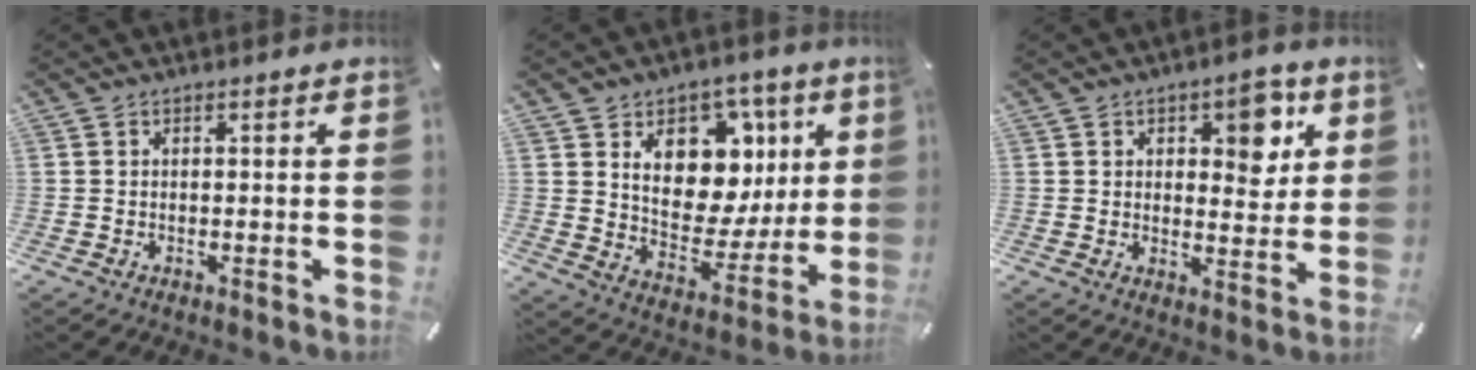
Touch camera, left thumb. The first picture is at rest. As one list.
[{"total": 16.2, "force": [6.6, 11.9, 8.8], "torque": [-0.121, -0.045, 0.123]}, {"total": 8.5, "force": [3.7, 4.8, 5.9], "torque": [-0.060, -0.016, 0.055]}]